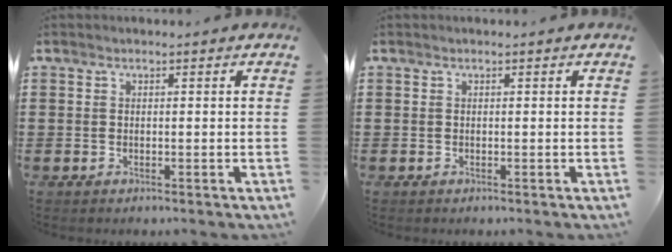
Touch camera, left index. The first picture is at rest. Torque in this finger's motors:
{"motor_torque": [0.00, 0.00, 0.00, -0.01]}